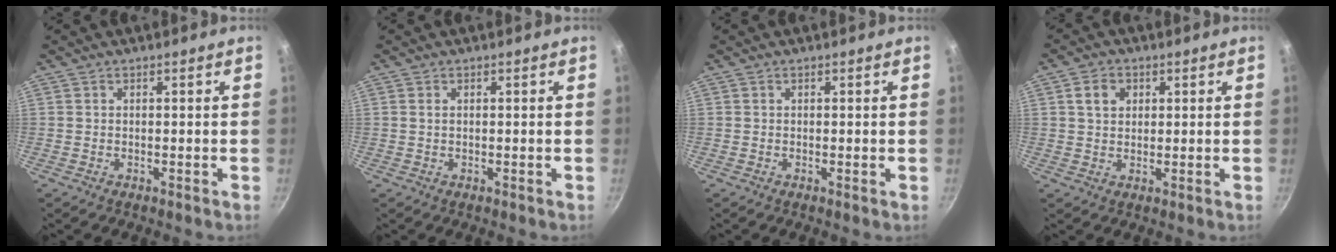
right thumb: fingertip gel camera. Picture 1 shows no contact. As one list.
[{"total": 0.8, "force": [0.2, 0.5, 0.5], "torque": [-0.010, 0.002, 0.003]}, {"total": 0.0}, {"total": 4.2, "force": [1.3, 3.3, 2.2], "torque": [-0.022, 0.003, 0.022]}]